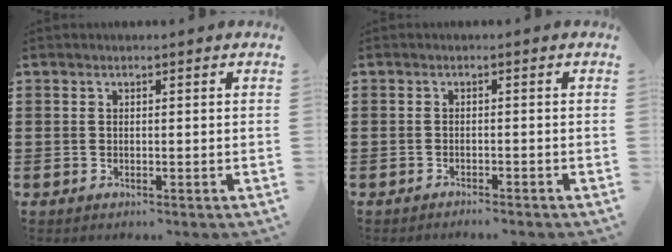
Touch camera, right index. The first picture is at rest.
{"total": 1.1, "force": [-1.1, -0.1, 0.1], "torque": [-0.004, -0.001, -0.023]}